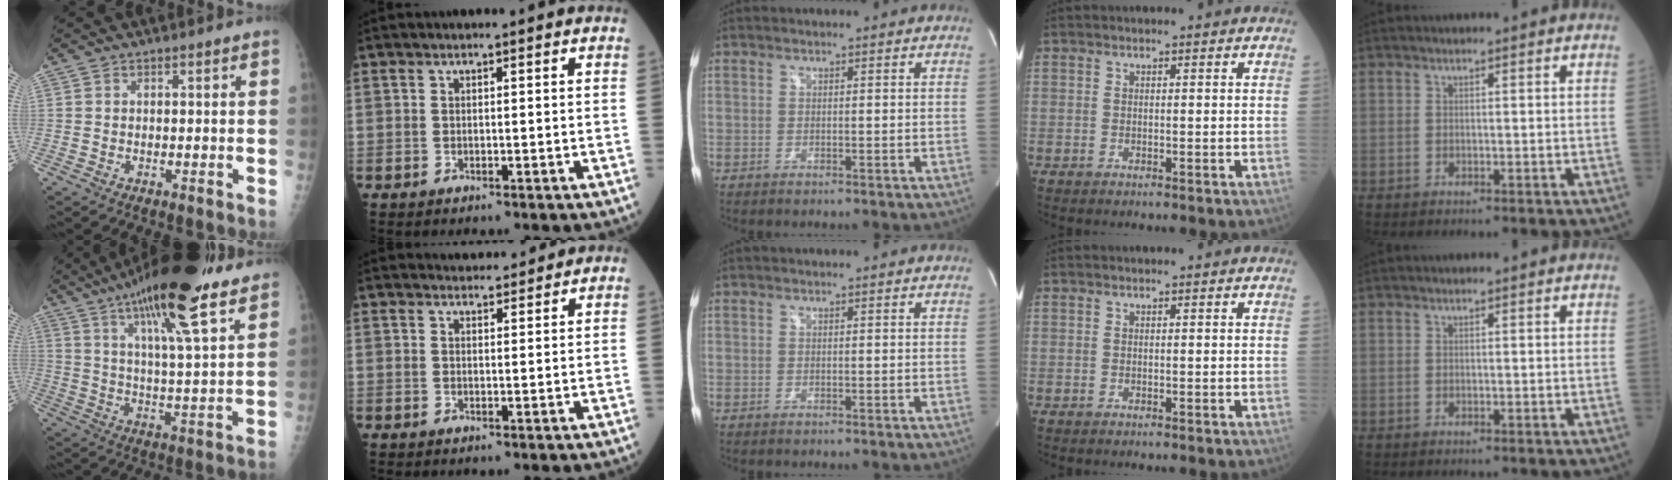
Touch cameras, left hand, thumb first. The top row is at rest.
{"thumb": {"total": 21.7, "force": [13.7, 4.5, 16.2], "torque": [-0.254, -0.035, 0.219]}, "index": {"total": 2.8, "force": [2.7, 0.6, 0.2], "torque": [-0.005, 0.013, 0.042]}}